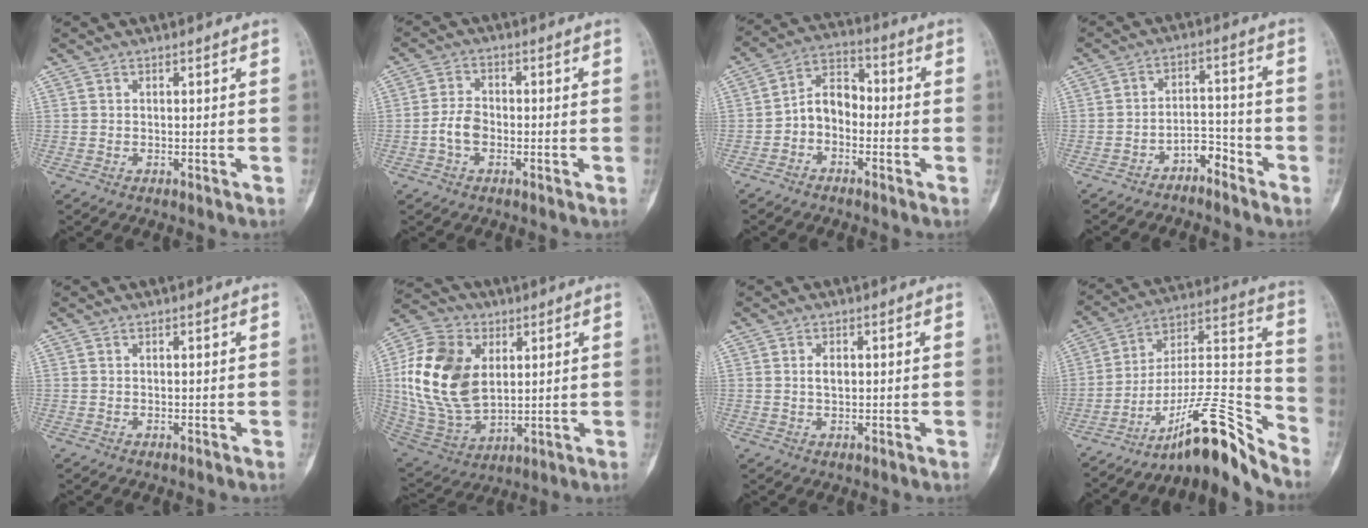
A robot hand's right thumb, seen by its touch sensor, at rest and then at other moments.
{"total": 4.5, "force": [-1.4, 3.0, 3.0], "torque": [-0.057, 0.015, -0.031]}
{"total": 7.3, "force": [-2.0, 5.3, 4.6], "torque": [-0.062, 0.038, -0.052]}
{"total": 5.2, "force": [-3.9, 2.7, 2.0], "torque": [-0.012, 0.053, -0.067]}
{"total": 0.0}
{"total": 20.0, "force": [3.3, 13.2, 14.6], "torque": [-0.282, -0.015, 0.070]}
{"total": 2.0, "force": [0.4, 1.2, 1.6], "torque": [-0.028, 0.000, 0.007]}
{"total": 17.8, "force": [-13.7, 3.3, 10.9], "torque": [-0.148, 0.136, -0.230]}